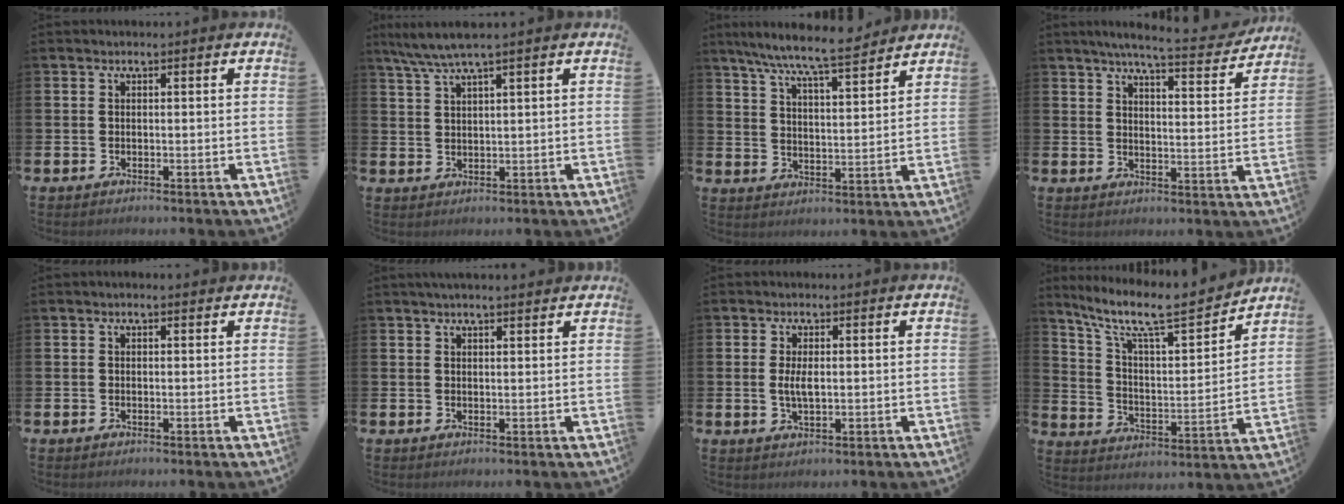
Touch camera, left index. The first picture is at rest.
{"total": 4.2, "force": [3.3, -0.2, 2.6], "torque": [-0.064, -0.003, 0.062]}
{"total": 8.5, "force": [7.9, 0.3, 3.2], "torque": [-0.085, -0.046, 0.139]}
{"total": 6.6, "force": [6.0, 0.3, 2.6], "torque": [-0.055, -0.035, 0.101]}
{"total": 0.0}
{"total": 2.1, "force": [1.9, 0.2, 0.7], "torque": [-0.009, -0.005, 0.033]}
{"total": 2.9, "force": [0.1, 1.2, 2.6], "torque": [-0.044, 0.000, -0.002]}
{"total": 10.4, "force": [8.8, 1.8, 5.2], "torque": [-0.124, -0.064, 0.143]}